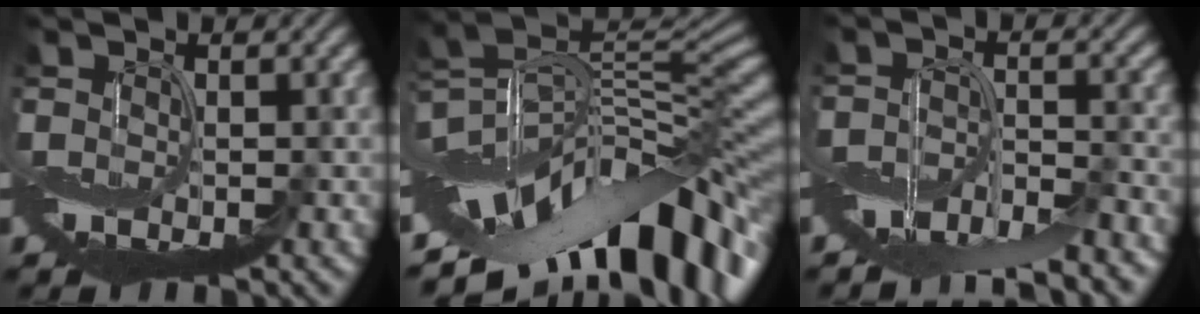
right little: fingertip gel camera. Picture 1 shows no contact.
{"total": 13.1, "force": [-6.4, 6.4, 9.5], "torque": [-0.153, 0.012, -0.111]}
{"total": 8.1, "force": [-6.3, 2.4, 4.4], "torque": [-0.071, -0.007, -0.112]}